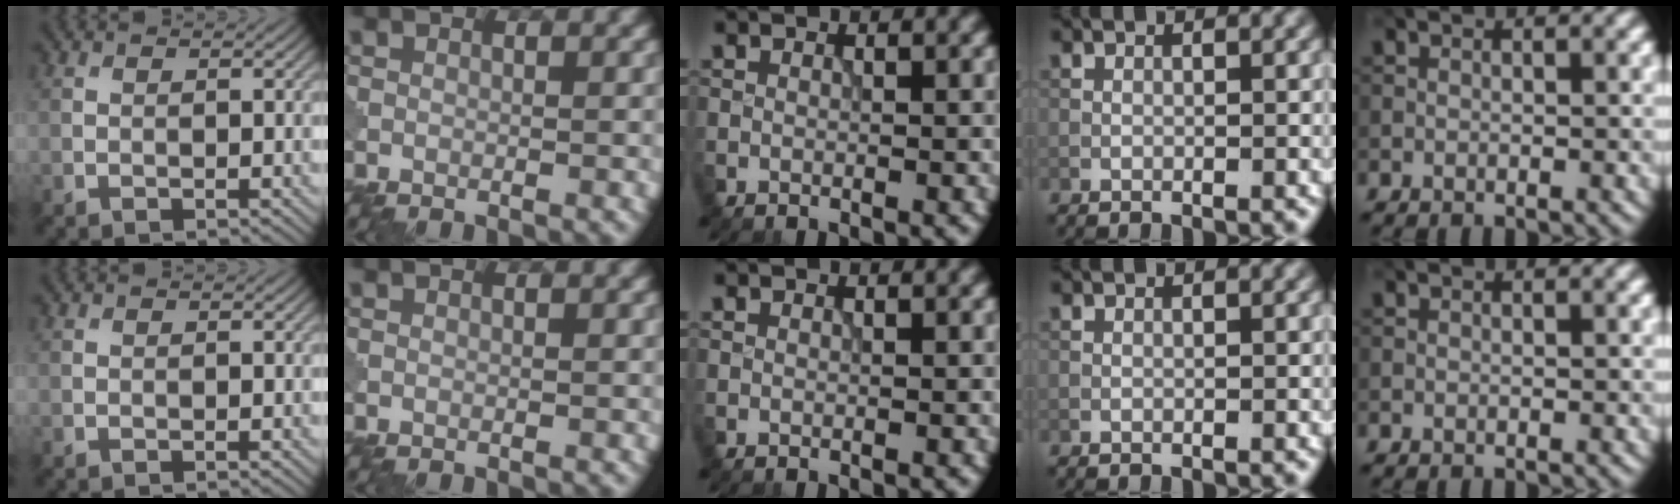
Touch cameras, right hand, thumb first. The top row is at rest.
{}